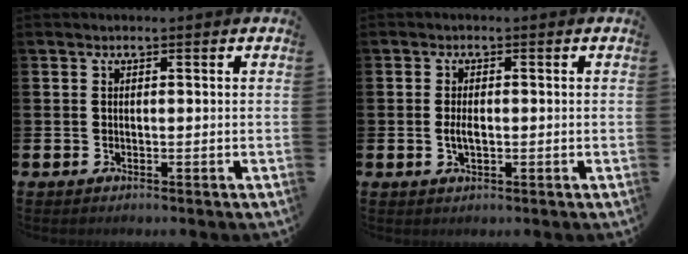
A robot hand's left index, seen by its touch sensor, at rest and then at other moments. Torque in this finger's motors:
{"motor_torque": [0.60, 0.50, 0.23, 0.10]}